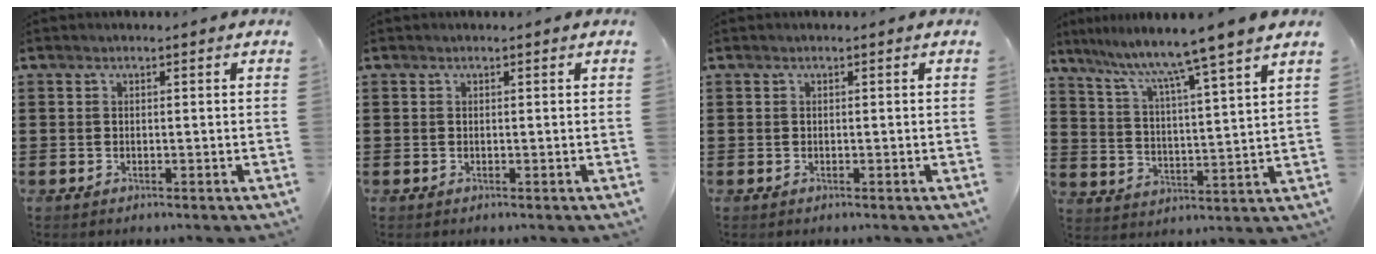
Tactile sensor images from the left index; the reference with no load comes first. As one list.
[{"total": 0.0}, {"total": 0.0}, {"total": 7.4, "force": [6.2, -2.1, 3.5], "torque": [-0.094, -0.051, 0.091]}]